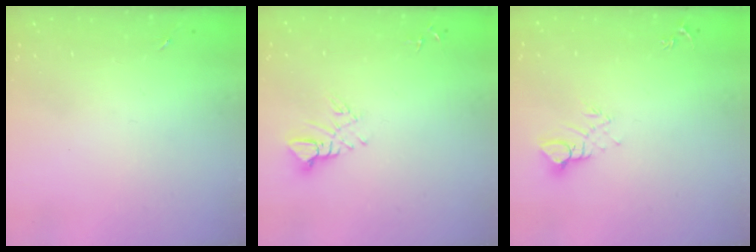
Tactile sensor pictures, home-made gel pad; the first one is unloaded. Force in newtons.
{"total": 6.0, "press": 6.0, "slide": 0.2}
{"total": 5.2, "press": 5.2, "slide": 0.4}